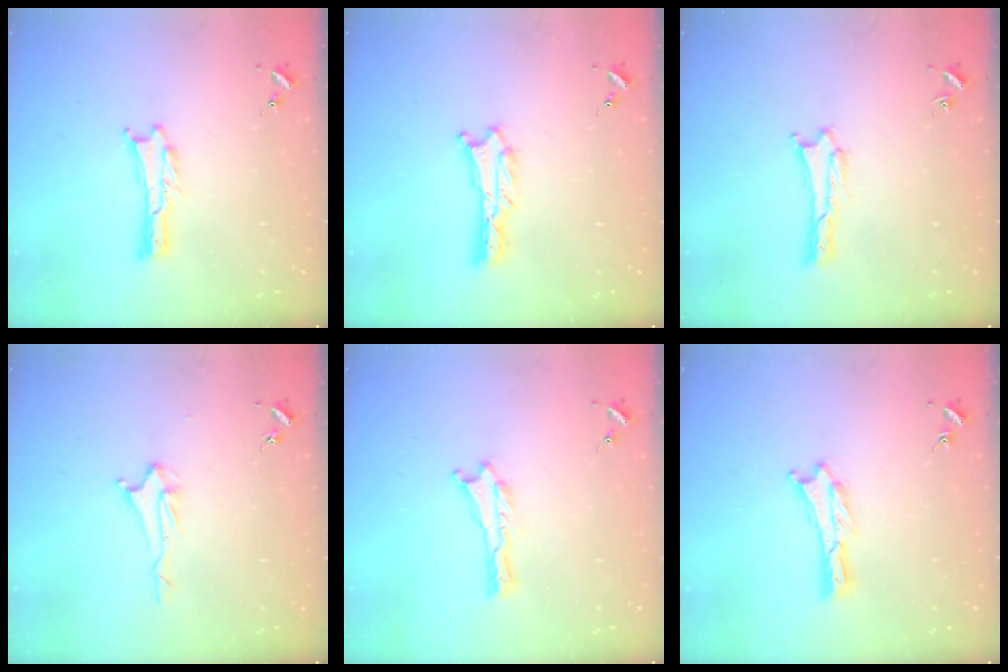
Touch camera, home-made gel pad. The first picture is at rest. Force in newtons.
{"total": 0.7, "press": 0.7, "slide": 0.1}
{"total": 1.7, "press": 1.7, "slide": 0.1}
{"total": 2.0, "press": 2.0, "slide": 0.4}
{"total": 0.0}
{"total": 0.0}